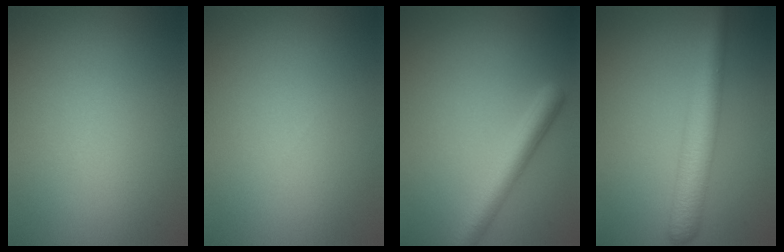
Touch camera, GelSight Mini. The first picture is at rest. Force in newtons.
{"total": 0.0}
{"total": 4.1, "press": 4.1, "slide": 0.1}
{"total": 5.8, "press": 5.8, "slide": 0.1}